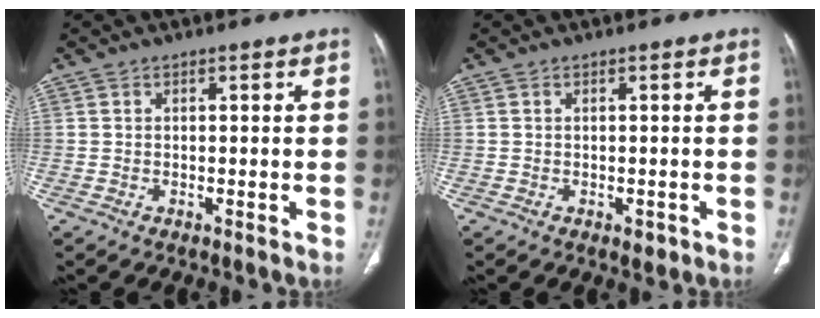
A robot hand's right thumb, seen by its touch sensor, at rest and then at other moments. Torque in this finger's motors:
{"motor_torque": [-0.22, 0.00, -0.40, 0.11, 0.03]}